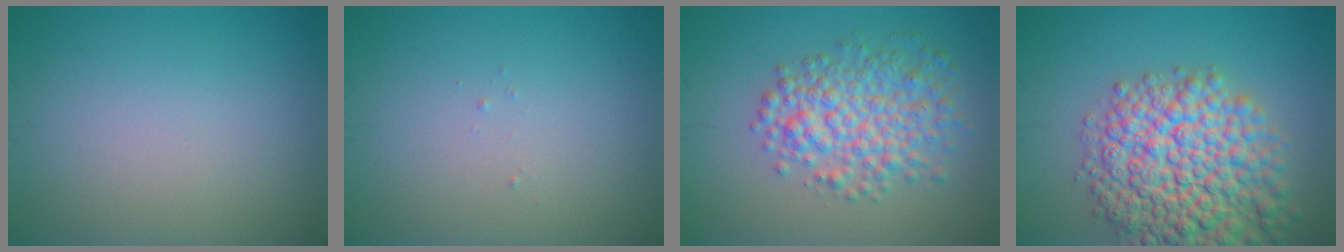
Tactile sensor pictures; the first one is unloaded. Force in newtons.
{"total": 0.0}
{"total": 5.6, "press": 5.6, "slide": 0.1}
{"total": 10.8, "press": 10.8, "slide": 0.4}